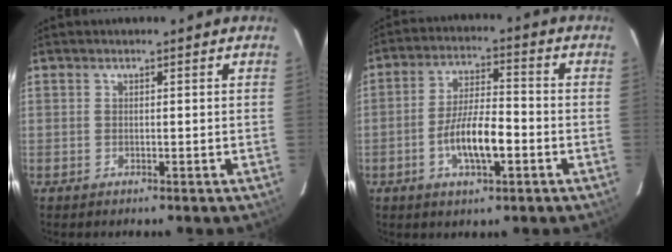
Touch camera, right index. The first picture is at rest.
{"total": 9.4, "force": [-3.3, 2.7, 8.3], "torque": [-0.165, 0.002, -0.057]}